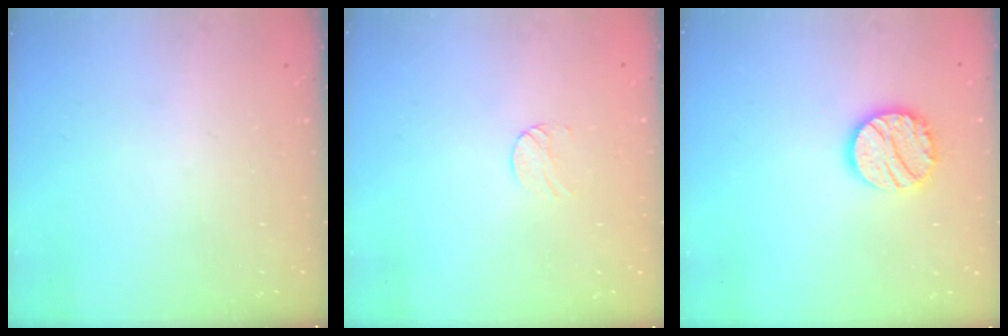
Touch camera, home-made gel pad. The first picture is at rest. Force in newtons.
{"total": 5.7, "press": 5.7, "slide": 0.4}
{"total": 13.7, "press": 13.6, "slide": 1.1}